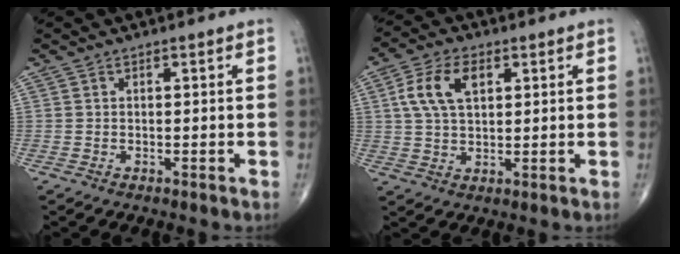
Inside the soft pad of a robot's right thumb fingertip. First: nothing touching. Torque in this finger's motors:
{"motor_torque": [0.16, 0.17, 0.21, 0.01, 0.13]}